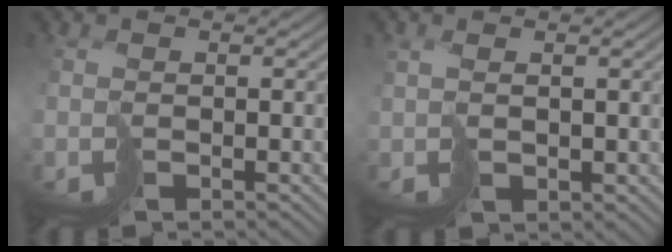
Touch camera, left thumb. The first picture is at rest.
{"total": 2.4, "force": [1.1, 0.9, 1.9], "torque": [-0.043, 0.003, 0.029]}